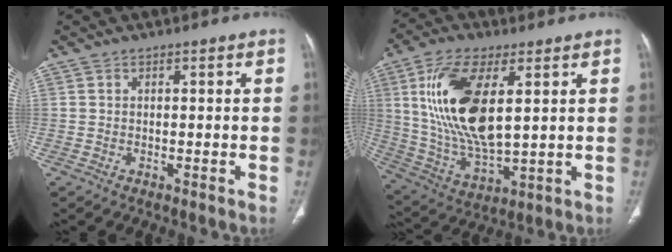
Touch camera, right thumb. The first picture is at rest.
{"total": 19.0, "force": [4.7, 8.3, 16.4], "torque": [-0.327, -0.023, 0.098]}